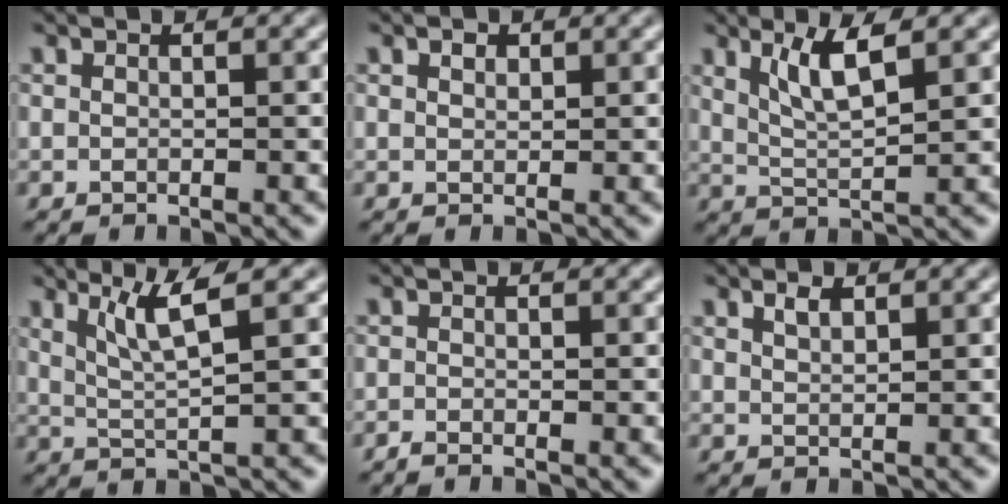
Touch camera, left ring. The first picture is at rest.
{"total": 0.9, "force": [0.6, 0.5, 0.4], "torque": [-0.008, 0.000, 0.010]}
{"total": 3.6, "force": [1.9, 0.7, 3.0], "torque": [-0.057, -0.005, 0.039]}
{"total": 3.9, "force": [2.0, 0.5, 3.3], "torque": [-0.061, -0.003, 0.044]}
{"total": 0.7, "force": [-0.6, 0.1, 0.3], "torque": [-0.004, -0.003, -0.013]}
{"total": 1.2, "force": [0.9, 0.4, 0.7], "torque": [-0.014, 0.002, 0.018]}